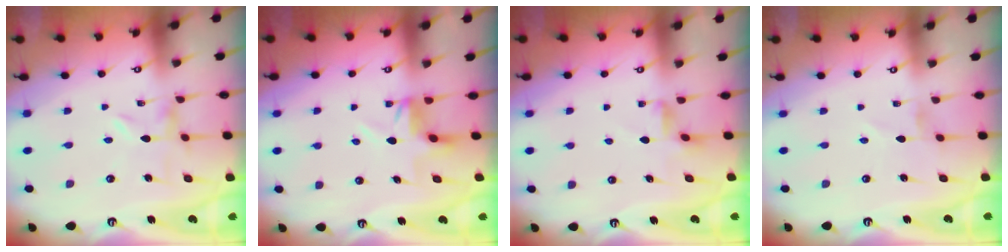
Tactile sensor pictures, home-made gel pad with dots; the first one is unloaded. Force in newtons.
{"total": 4.4, "press": 4.4, "slide": 0.5}
{"total": 2.3, "press": 2.3, "slide": 0.5}
{"total": 0.0}